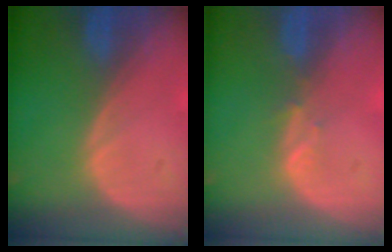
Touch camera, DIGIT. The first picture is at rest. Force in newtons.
{"total": 1.4, "press": 1.2, "slide": 0.6}